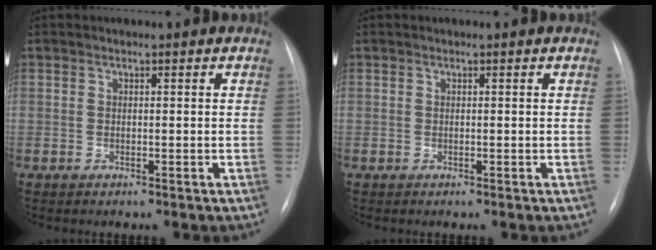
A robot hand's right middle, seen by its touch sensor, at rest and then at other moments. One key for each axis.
{"total": 0.0}